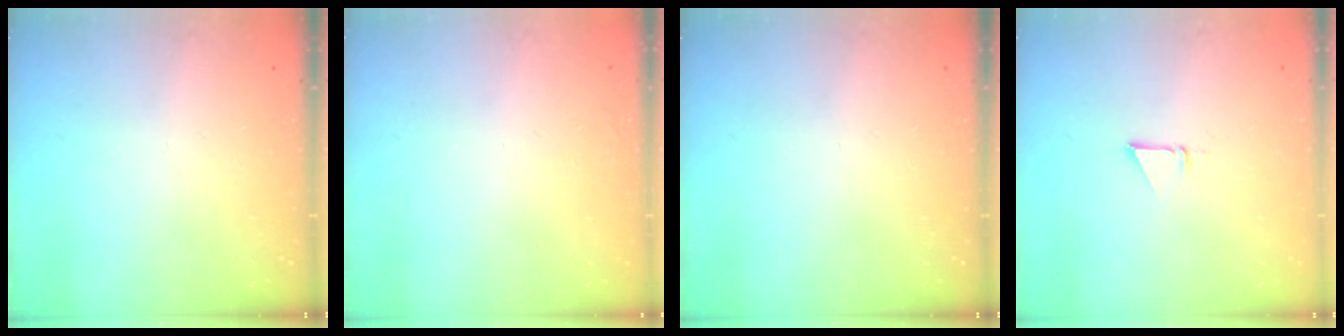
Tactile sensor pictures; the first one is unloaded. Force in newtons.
{"total": 1.5, "press": 1.5, "slide": 0.1}
{"total": 0.0}
{"total": 2.5, "press": 2.5, "slide": 0.1}